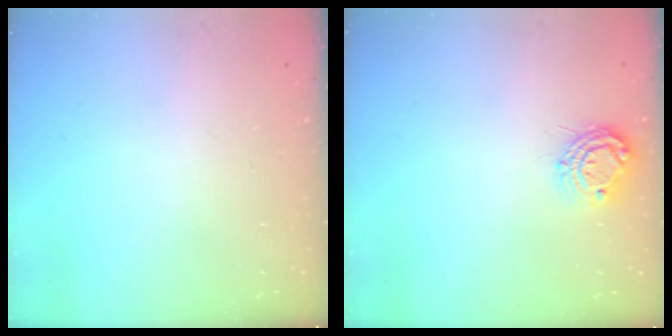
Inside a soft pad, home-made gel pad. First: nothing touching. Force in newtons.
{"total": 8.6, "press": 8.6, "slide": 0.6}